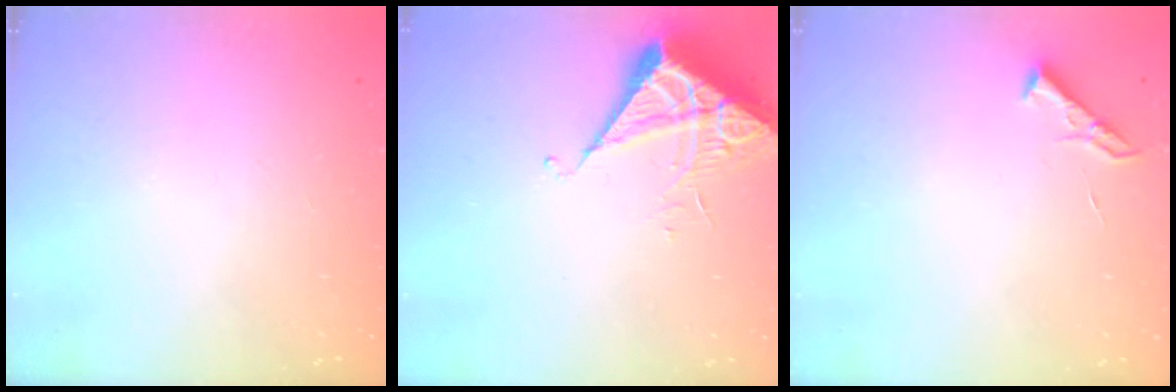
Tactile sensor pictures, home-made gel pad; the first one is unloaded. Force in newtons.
{"total": 6.3, "press": 6.3, "slide": 0.2}
{"total": 4.3, "press": 4.2, "slide": 0.7}